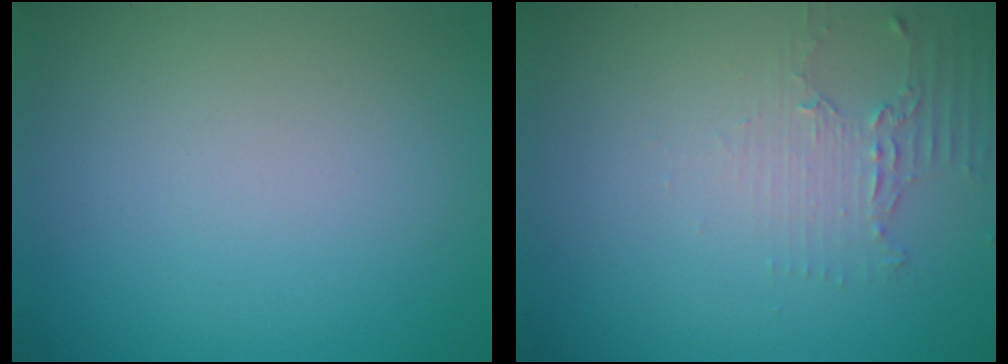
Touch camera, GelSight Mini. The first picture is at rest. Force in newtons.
{"total": 2.0, "press": 1.5, "slide": 1.3}